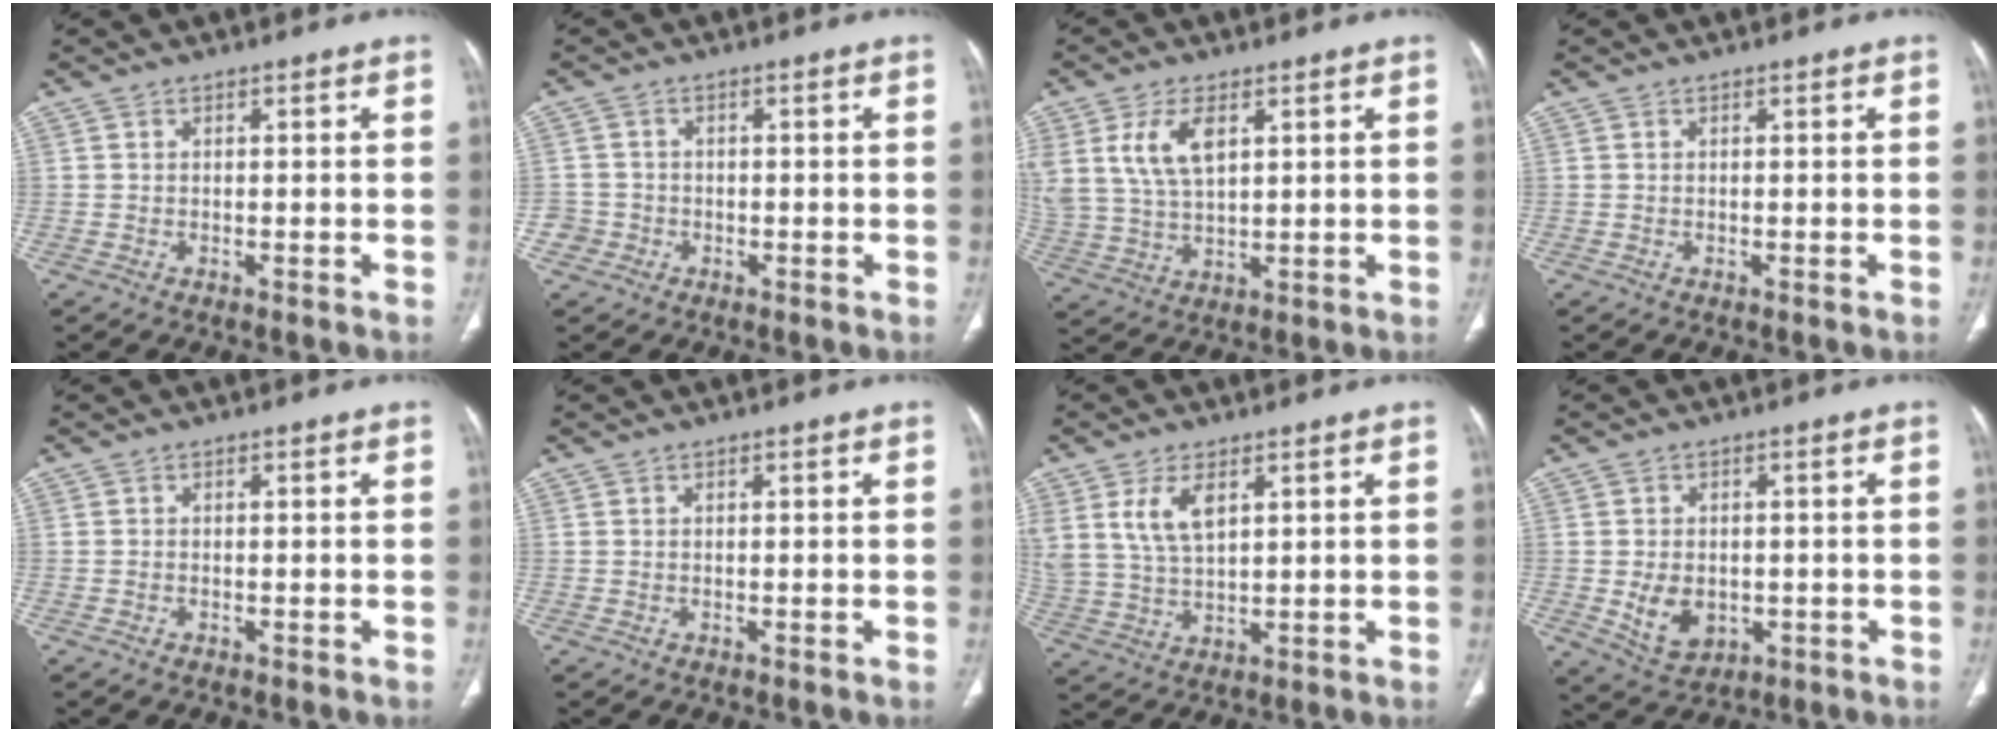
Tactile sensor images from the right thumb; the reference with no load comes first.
{"total": 2.6, "force": [-1.0, 2.4, -0.2], "torque": [0.016, 0.012, -0.023]}
{"total": 10.2, "force": [4.0, 5.4, 7.7], "torque": [-0.158, -0.008, 0.086]}
{"total": 0.0}
{"total": 0.0}
{"total": 0.0}
{"total": 8.4, "force": [3.7, 4.3, 6.1], "torque": [-0.122, -0.011, 0.083]}
{"total": 6.7, "force": [-1.1, 4.9, 4.5], "torque": [-0.059, -0.004, -0.001]}